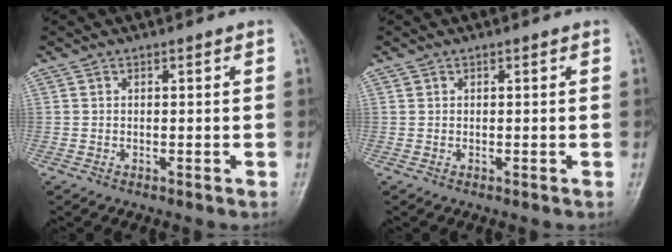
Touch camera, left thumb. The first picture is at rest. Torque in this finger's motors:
{"motor_torque": [0.02, 0.00, 0.08, 0.03, 0.01]}